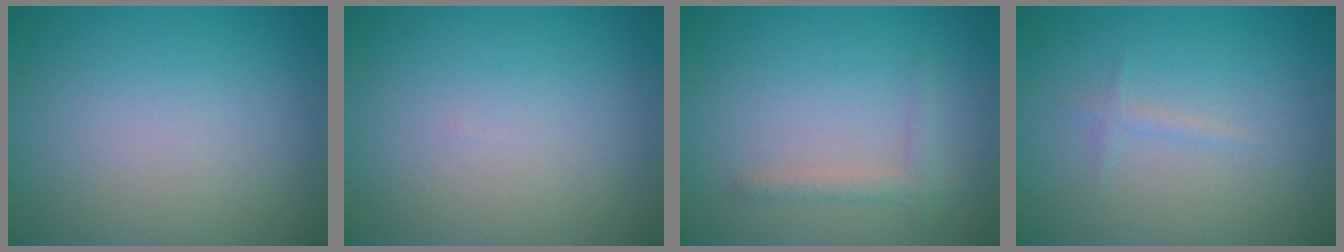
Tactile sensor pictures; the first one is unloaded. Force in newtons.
{"total": 0.0}
{"total": 1.4, "press": 1.4, "slide": 0.1}
{"total": 0.8, "press": 0.8, "slide": 0.0}